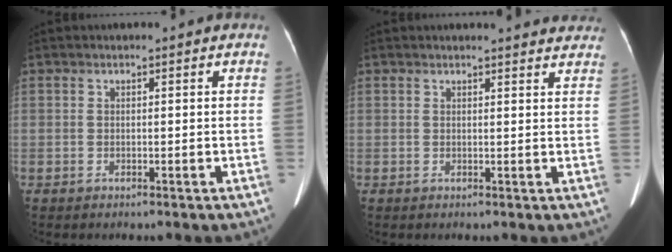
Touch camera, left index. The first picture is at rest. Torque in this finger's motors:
{"motor_torque": [0.10, -0.14, 0.01, 0.02]}